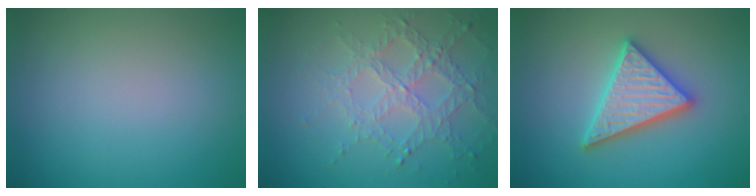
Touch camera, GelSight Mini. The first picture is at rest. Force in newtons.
{"total": 3.9, "press": 3.0, "slide": 2.5}
{"total": 4.9, "press": 4.9, "slide": 0.7}